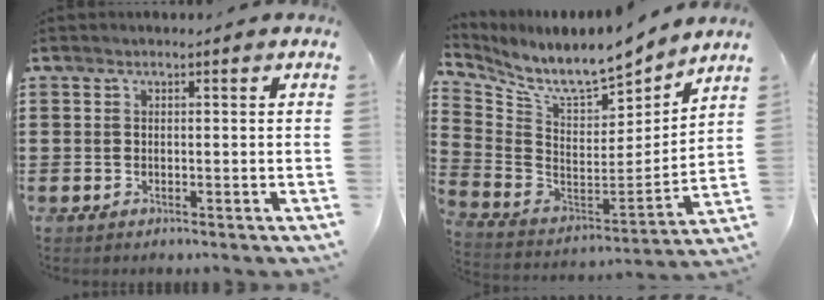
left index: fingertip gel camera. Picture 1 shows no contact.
{"total": 8.4, "force": [7.5, 1.4, 3.4], "torque": [-0.096, -0.069, 0.125]}